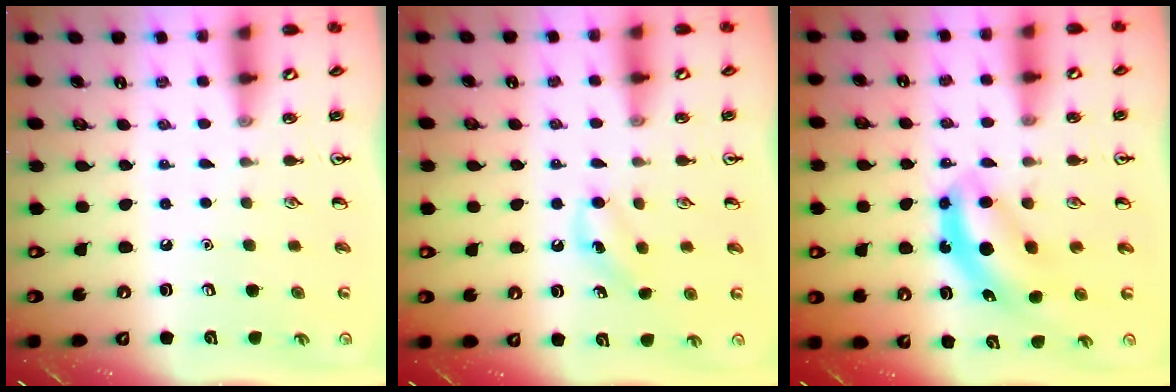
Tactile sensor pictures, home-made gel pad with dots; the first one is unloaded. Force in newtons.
{"total": 6.7, "press": 6.5, "slide": 1.7}
{"total": 5.7, "press": 5.6, "slide": 1.3}